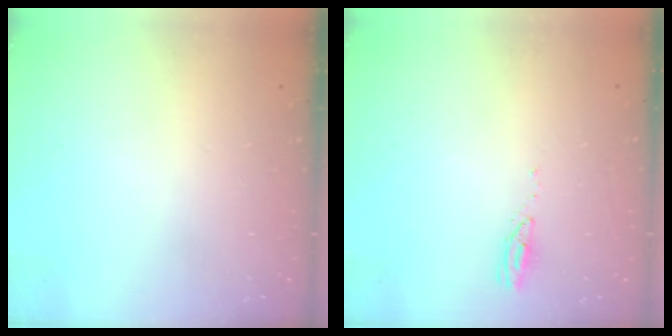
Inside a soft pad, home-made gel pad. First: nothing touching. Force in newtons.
{"total": 2.9, "press": 2.9, "slide": 0.2}